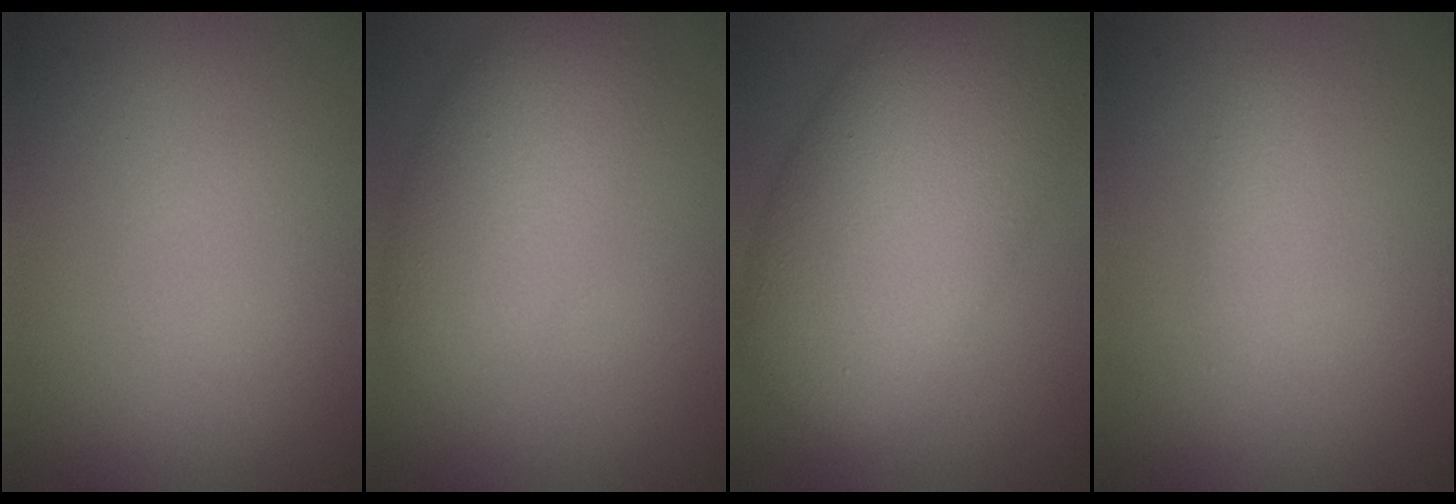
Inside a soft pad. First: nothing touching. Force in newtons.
{"total": 4.8, "press": 4.8, "slide": 0.0}
{"total": 12.0, "press": 12.0, "slide": 0.4}
{"total": 1.3, "press": 1.3, "slide": 0.0}